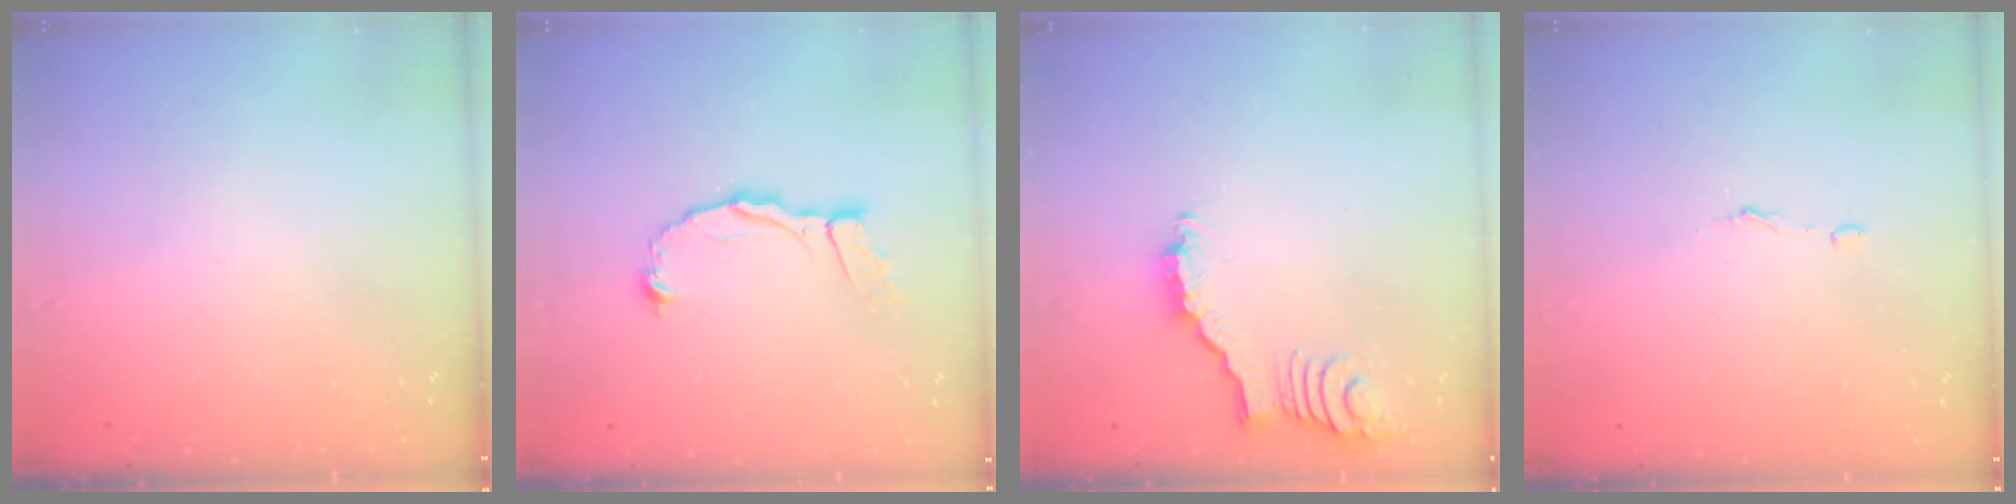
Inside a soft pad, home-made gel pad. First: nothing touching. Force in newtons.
{"total": 8.7, "press": 8.6, "slide": 1.2}
{"total": 2.8, "press": 2.8, "slide": 0.3}
{"total": 2.9, "press": 2.9, "slide": 0.2}